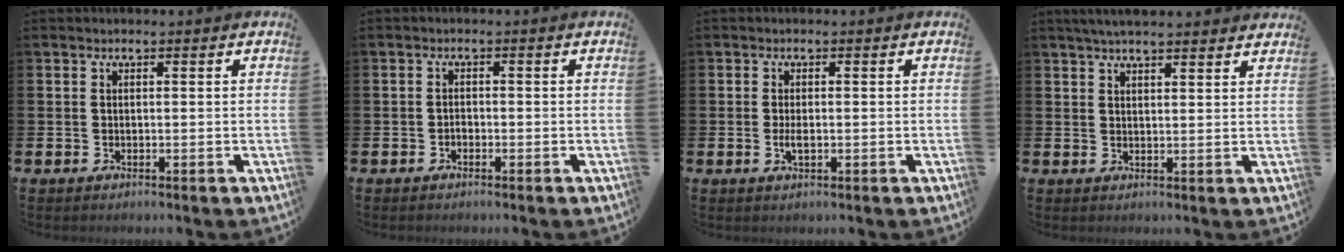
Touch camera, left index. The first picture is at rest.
{"total": 0.9, "force": [-0.7, 0.5, 0.3], "torque": [0.001, -0.004, -0.015]}
{"total": 1.8, "force": [-0.2, 0.7, 1.6], "torque": [-0.023, -0.003, -0.005]}
{"total": 3.5, "force": [3.3, 0.2, 1.1], "torque": [-0.029, -0.008, 0.061]}